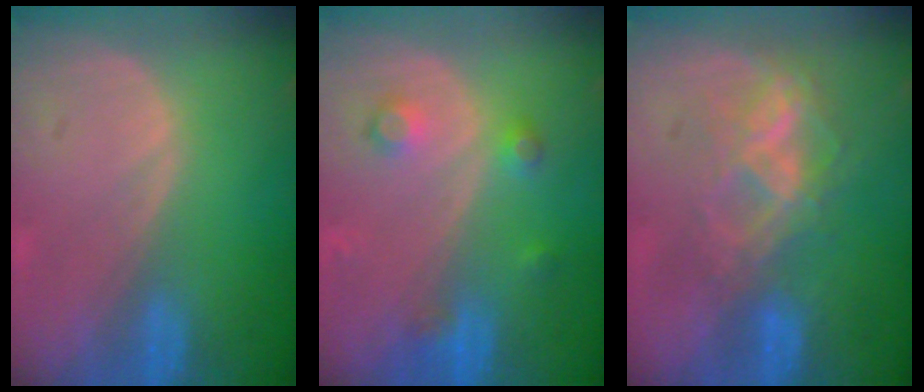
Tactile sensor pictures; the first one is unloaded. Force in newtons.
{"total": 3.7, "press": 3.4, "slide": 1.6}
{"total": 6.9, "press": 6.0, "slide": 3.3}